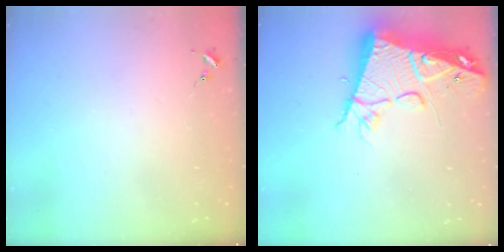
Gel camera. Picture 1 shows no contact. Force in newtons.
{"total": 18.3, "press": 18.1, "slide": 2.1}